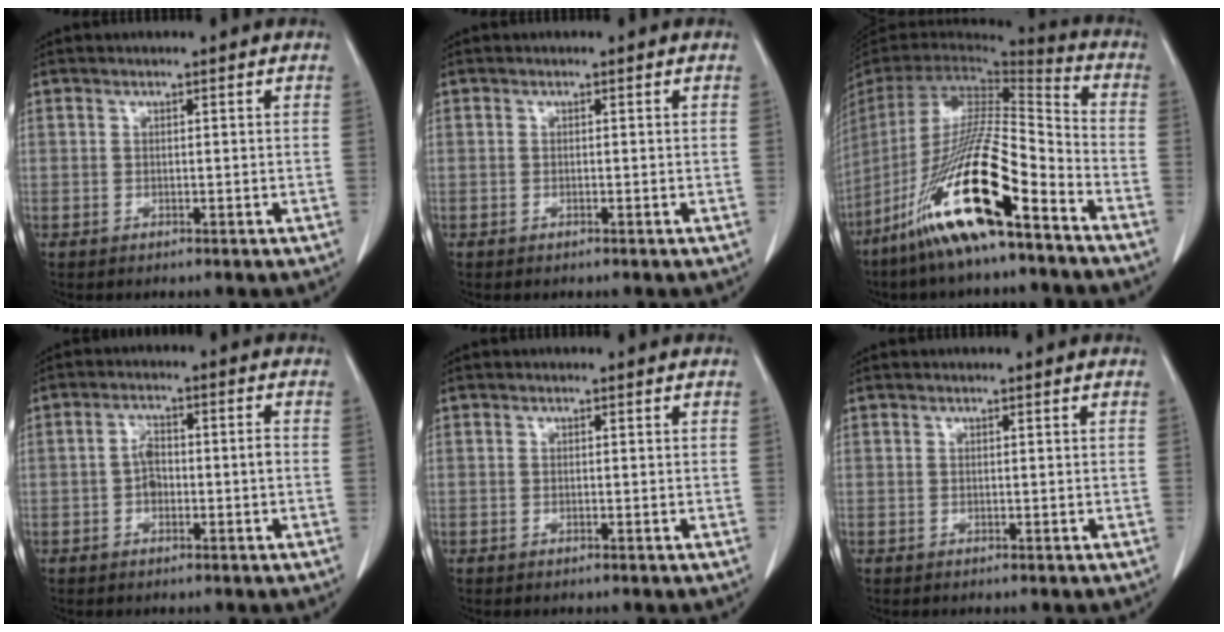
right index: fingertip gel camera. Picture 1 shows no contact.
{"total": 0.0}
{"total": 20.6, "force": [-12.2, 1.9, 16.5], "torque": [-0.337, -0.045, -0.235]}
{"total": 3.9, "force": [-1.0, 1.6, 3.4], "torque": [-0.066, 0.015, -0.016]}
{"total": 0.0}
{"total": 0.0}